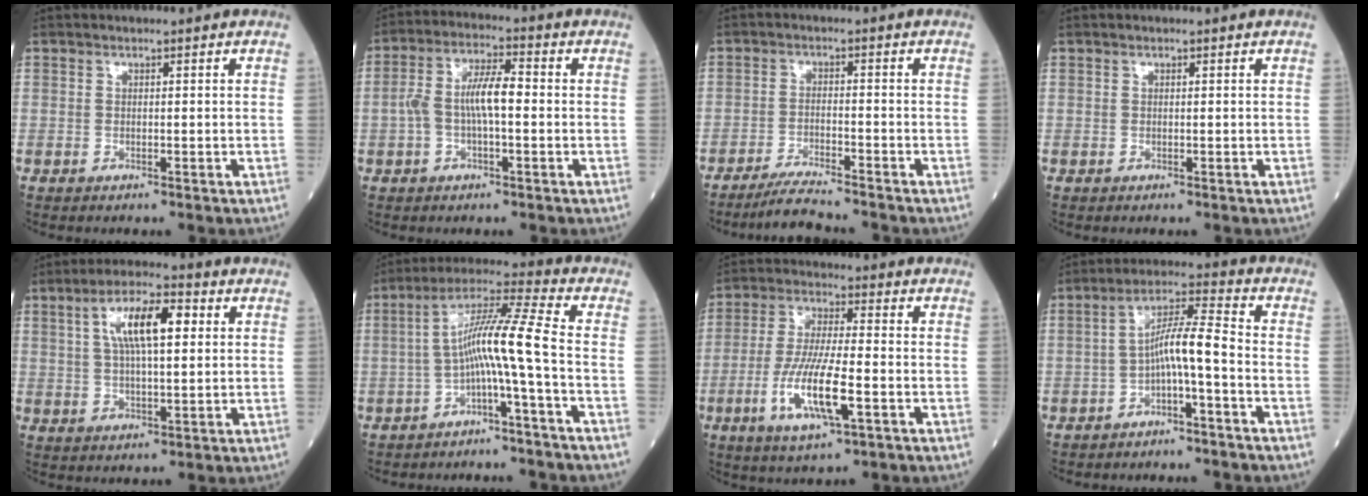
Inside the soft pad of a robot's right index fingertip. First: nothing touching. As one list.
[{"total": 7.4, "force": [-0.5, 2.1, 7.0], "torque": [-0.145, 0.024, -0.012]}, {"total": 6.3, "force": [-5.7, -0.3, 2.7], "torque": [-0.048, -0.022, -0.100]}, {"total": 0.0}, {"total": 10.0, "force": [2.9, 2.8, 9.1], "torque": [-0.168, 0.021, 0.052]}, {"total": 9.1, "force": [-2.1, -1.3, 8.7], "torque": [-0.159, 0.031, -0.040]}, {"total": 11.3, "force": [-3.6, 1.8, 10.6], "torque": [-0.208, -0.012, -0.068]}, {"total": 6.5, "force": [-2.0, 0.2, 6.2], "torque": [-0.111, 0.027, -0.035]}]